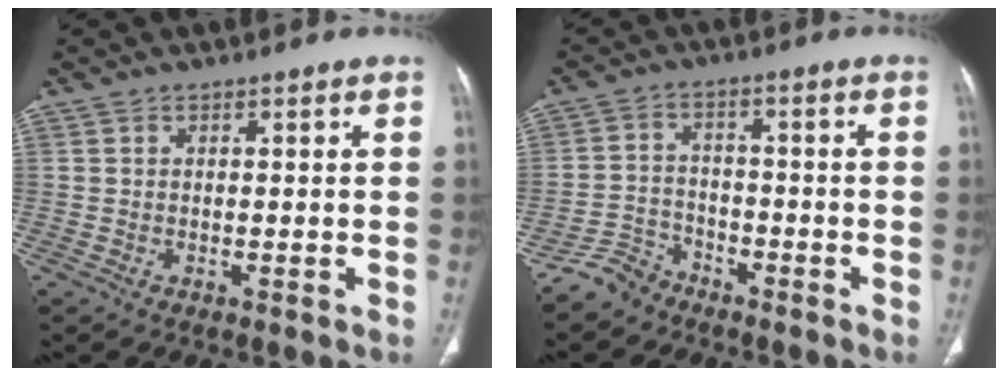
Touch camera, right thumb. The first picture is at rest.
{"total": 5.1, "force": [-4.3, 2.7, 0.1], "torque": [0.008, 0.027, -0.091]}